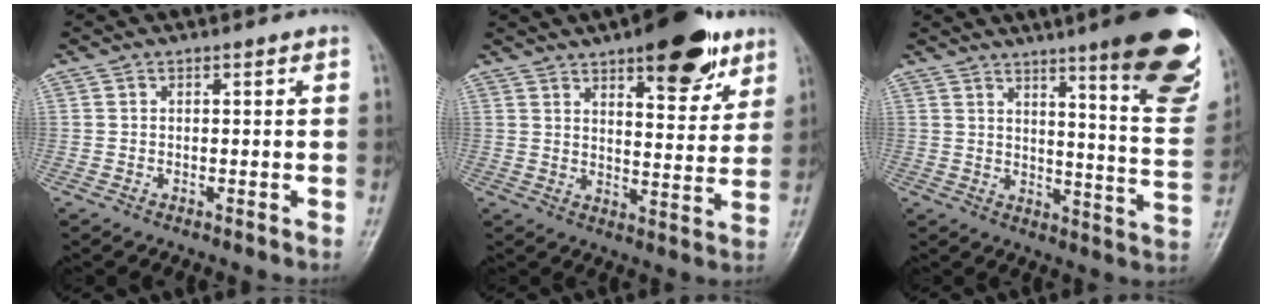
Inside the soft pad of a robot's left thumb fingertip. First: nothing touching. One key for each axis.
{"total": 15.2, "fx": 9.3, "fy": 5.7, "fz": 10.6, "tx": -0.104, "ty": -0.043, "tz": 0.130}
{"total": 20.7, "fx": 12.8, "fy": 3.0, "fz": 16.0, "tx": -0.179, "ty": -0.073, "tz": 0.166}